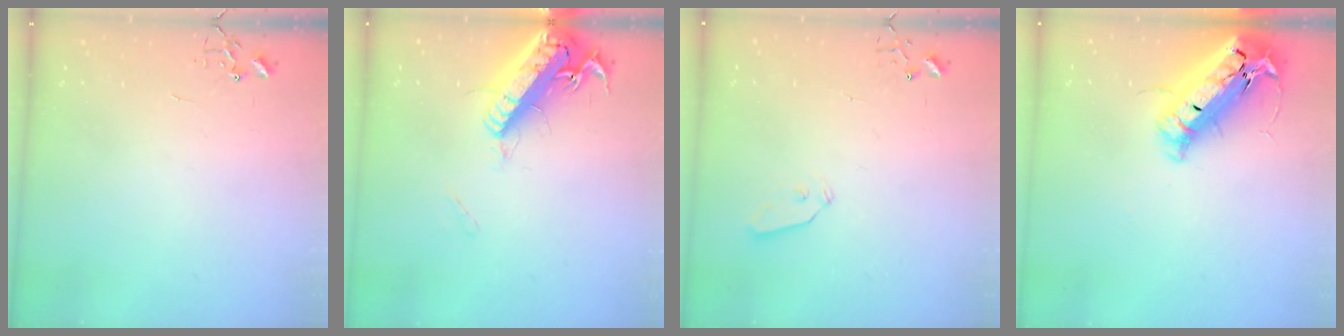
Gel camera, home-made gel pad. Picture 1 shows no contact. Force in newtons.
{"total": 20.1, "press": 19.7, "slide": 3.9}
{"total": 4.3, "press": 4.3, "slide": 0.3}
{"total": 25.0, "press": 24.5, "slide": 4.9}